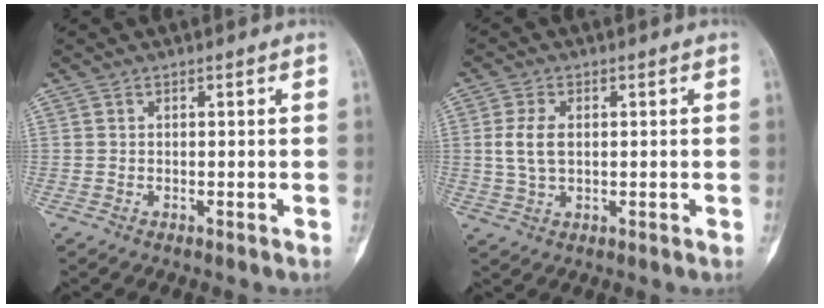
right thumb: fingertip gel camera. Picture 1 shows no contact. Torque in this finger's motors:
{"motor_torque": [0.95, 0.84, 0.53, -0.59, 0.26]}